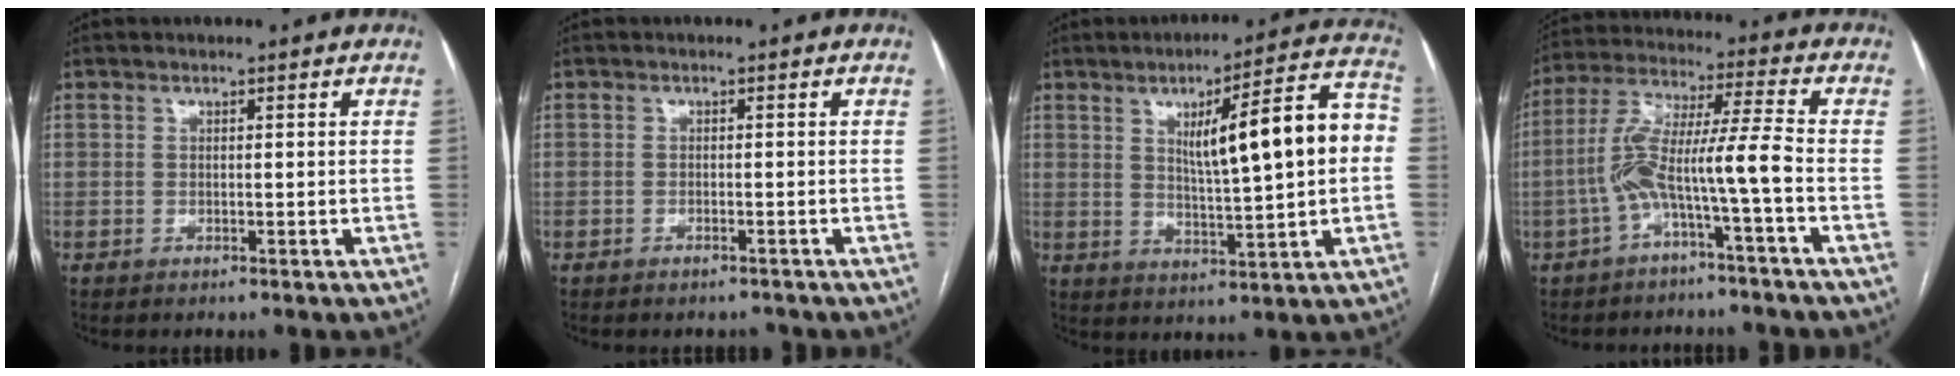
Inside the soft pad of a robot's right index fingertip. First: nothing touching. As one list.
[{"total": 1.2, "force": [-1.2, 0.4, 0.1], "torque": [-0.005, -0.001, -0.010]}, {"total": 14.7, "force": [1.9, 1.8, 14.4], "torque": [-0.203, 0.029, 0.033]}, {"total": 9.5, "force": [-3.4, -0.5, 8.8], "torque": [-0.178, 0.032, -0.066]}]